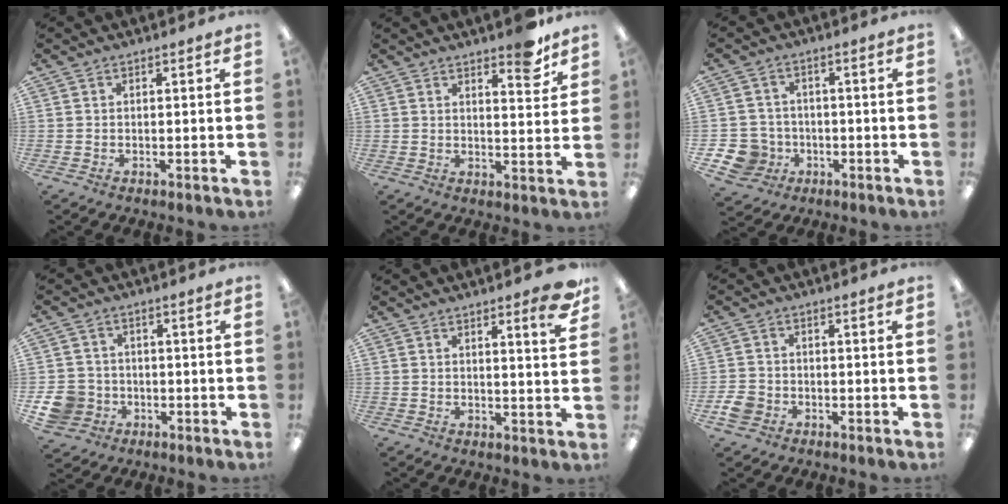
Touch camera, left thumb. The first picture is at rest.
{"total": 7.1, "force": [5.5, 2.2, 3.8], "torque": [-0.032, -0.037, 0.087]}
{"total": 7.2, "force": [-2.4, 6.6, 1.8], "torque": [-0.055, 0.015, -0.041]}
{"total": 7.7, "force": [-2.5, 6.9, 2.5], "torque": [-0.061, 0.022, -0.044]}
{"total": 5.9, "force": [4.1, 0.7, 4.1], "torque": [-0.050, -0.024, 0.062]}
{"total": 4.4, "force": [-1.9, 3.5, 1.8], "torque": [-0.038, 0.007, -0.035]}